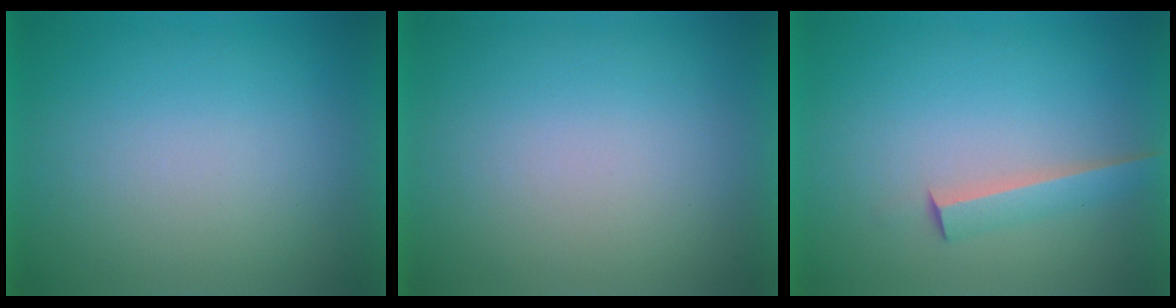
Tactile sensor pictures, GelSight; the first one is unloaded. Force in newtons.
{"total": 1.0}
{"total": 2.4}